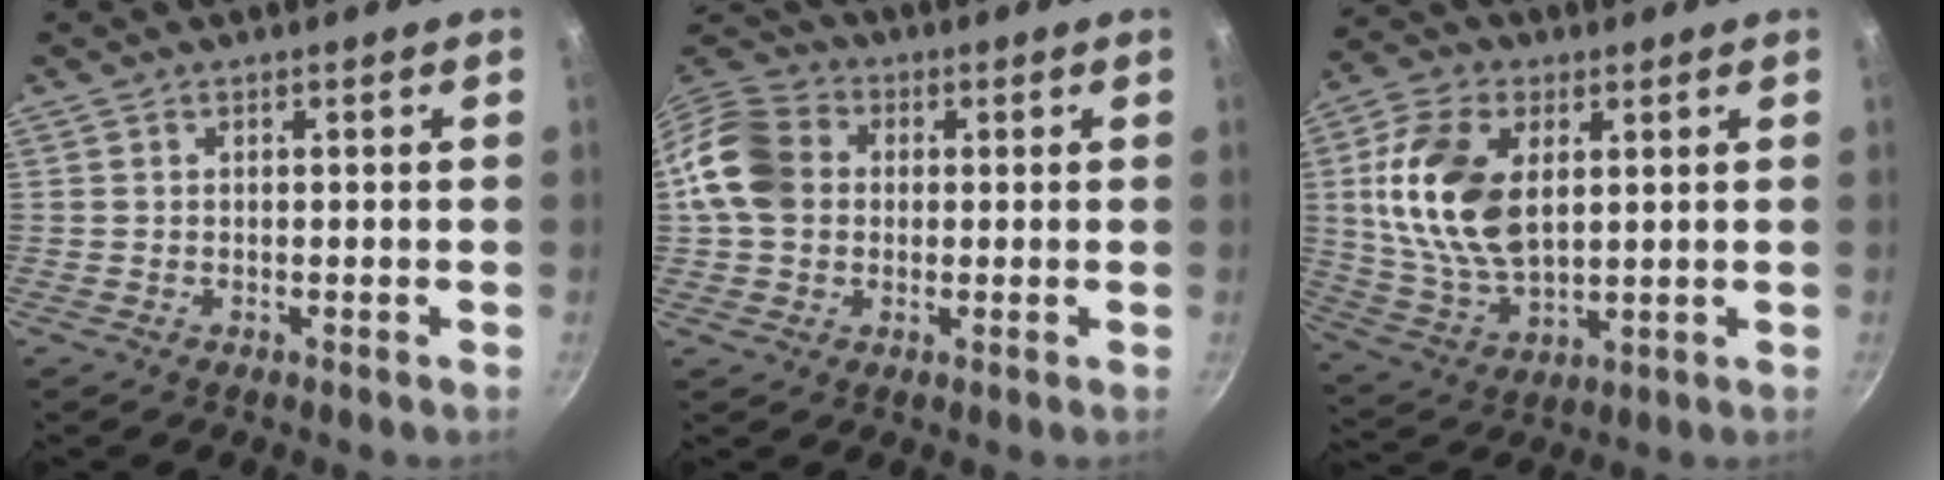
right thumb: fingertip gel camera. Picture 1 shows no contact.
{"total": 11.8, "force": [0.7, 9.7, 6.8], "torque": [-0.110, 0.021, -0.004]}
{"total": 16.6, "force": [3.5, 9.9, 12.8], "torque": [-0.233, -0.009, 0.073]}